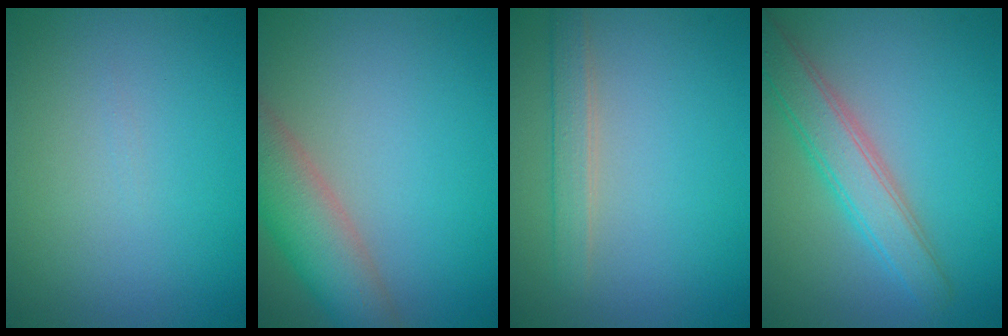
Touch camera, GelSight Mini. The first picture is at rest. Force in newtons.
{"total": 6.1, "press": 6.1, "slide": 0.5}
{"total": 2.0, "press": 2.0, "slide": 0.2}
{"total": 4.3, "press": 4.2, "slide": 0.4}